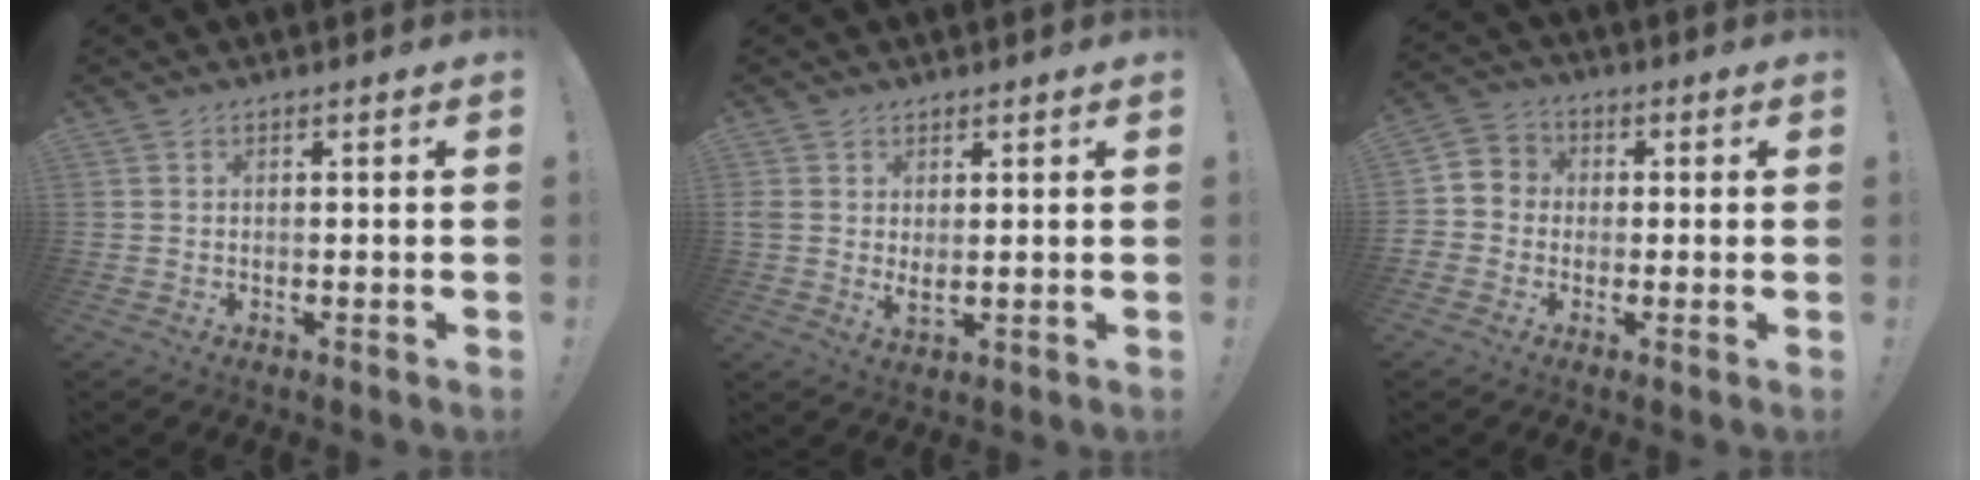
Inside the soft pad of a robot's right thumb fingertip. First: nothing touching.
{"total": 3.4, "force": [1.9, 1.5, 2.4], "torque": [-0.027, -0.016, 0.035]}
{"total": 5.2, "force": [-1.7, 4.8, 1.3], "torque": [-0.031, 0.025, -0.029]}